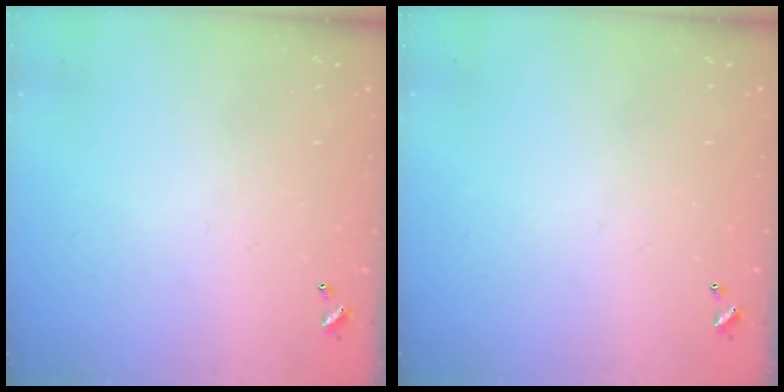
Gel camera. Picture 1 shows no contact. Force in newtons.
{"total": 0.0}